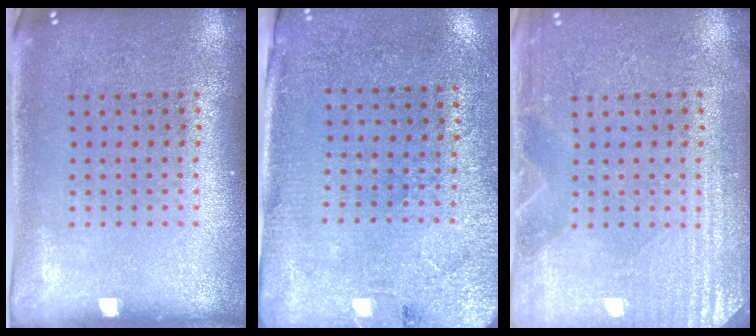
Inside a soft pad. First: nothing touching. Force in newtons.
{"total": 2.7, "press": 2.3, "slide": 1.4}
{"total": 3.4, "press": 3.4, "slide": 0.5}